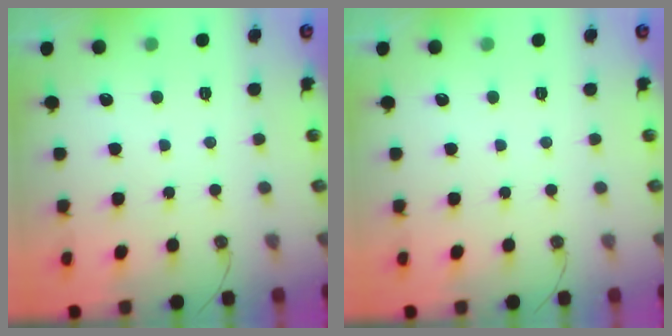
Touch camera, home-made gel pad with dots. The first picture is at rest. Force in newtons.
{"total": 0.0}